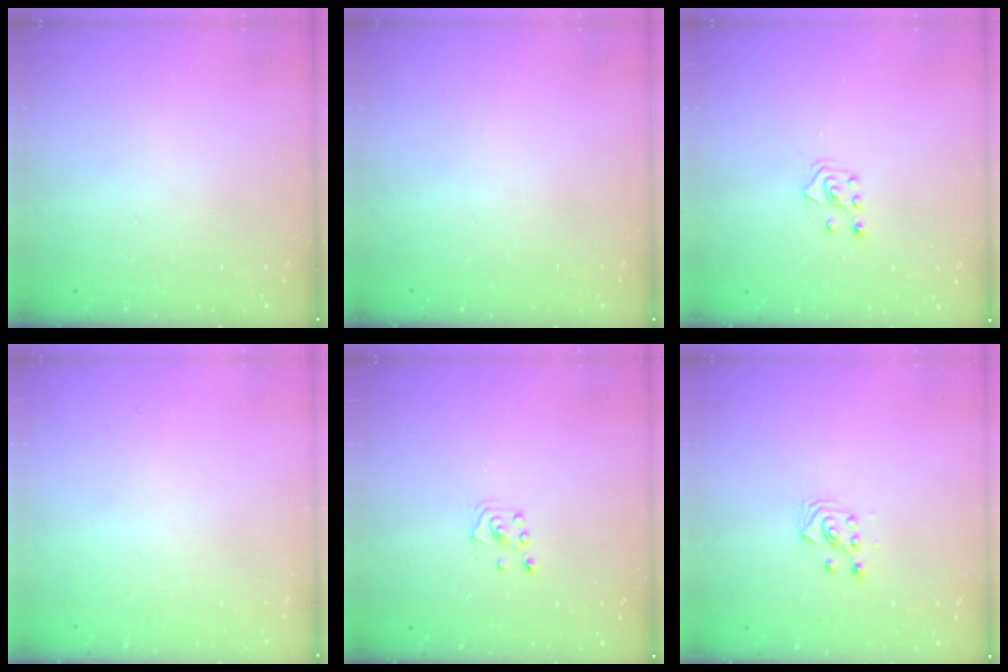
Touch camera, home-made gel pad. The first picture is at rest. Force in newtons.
{"total": 0.0}
{"total": 3.2, "press": 3.1, "slide": 0.9}
{"total": 0.0}
{"total": 3.0, "press": 2.9, "slide": 0.3}
{"total": 2.6, "press": 2.6, "slide": 0.3}